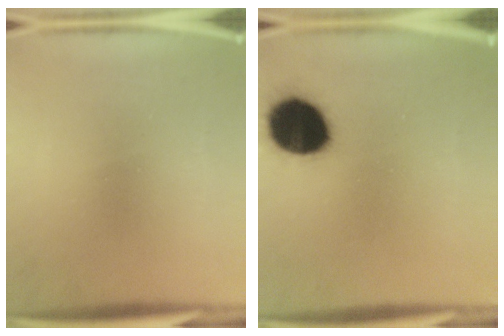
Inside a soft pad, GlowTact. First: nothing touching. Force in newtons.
{"total": 17.2}